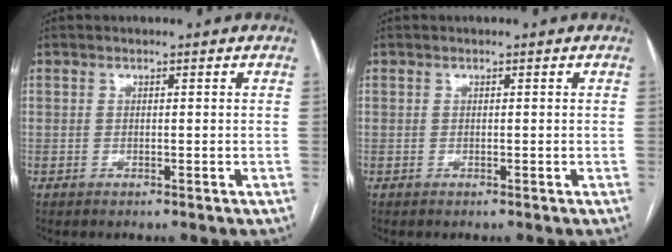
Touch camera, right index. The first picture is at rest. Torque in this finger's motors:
{"motor_torque": [0.00, 0.00, 0.00, 0.00]}